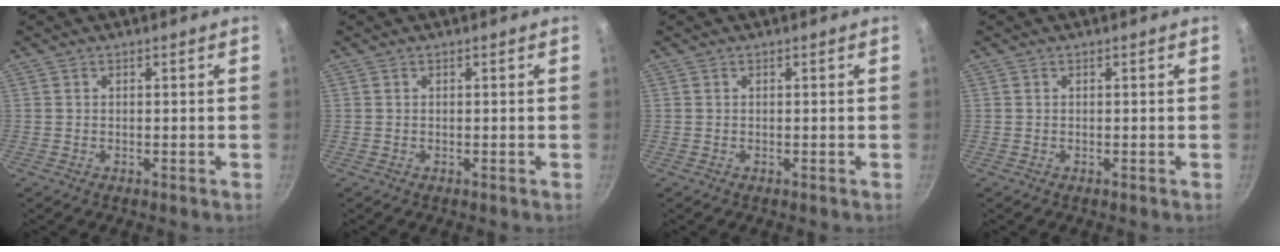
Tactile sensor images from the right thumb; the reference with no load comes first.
{"total": 0.0}
{"total": 0.0}
{"total": 0.0}